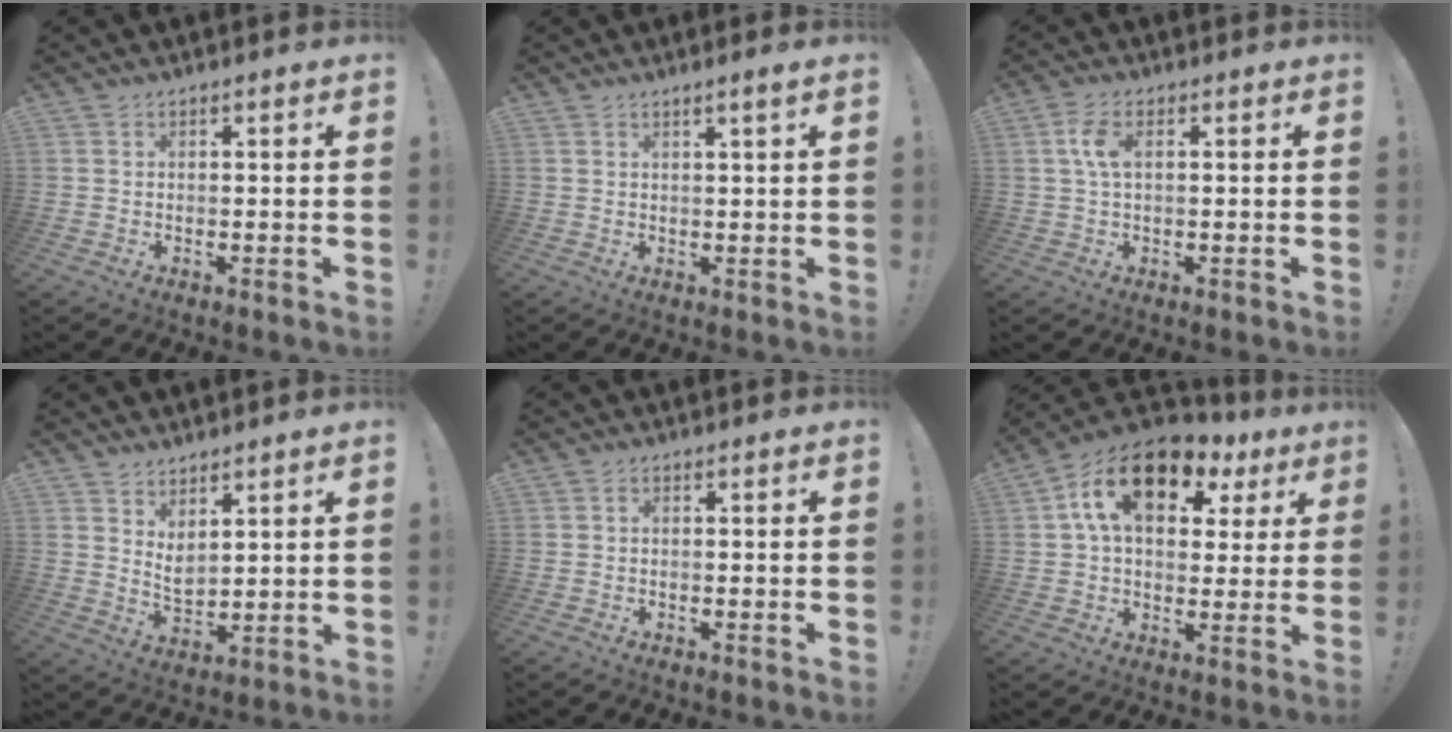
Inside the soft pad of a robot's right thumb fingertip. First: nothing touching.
{"total": 2.2, "force": [1.1, -0.2, 1.8], "torque": [-0.032, -0.002, 0.018]}
{"total": 5.5, "force": [1.1, 2.7, 4.7], "torque": [-0.095, 0.005, 0.018]}
{"total": 5.4, "force": [4.4, 2.5, 2.0], "torque": [-0.027, -0.035, 0.081]}
{"total": 0.7, "force": [-0.5, 0.3, 0.4], "torque": [-0.014, 0.003, -0.007]}
{"total": 17.6, "force": [7.7, 10.3, 12.0], "torque": [-0.193, -0.023, 0.135]}